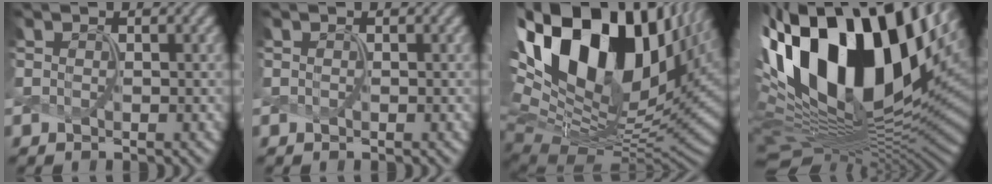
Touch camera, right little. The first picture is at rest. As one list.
[{"total": 0.0}, {"total": 19.0, "force": [5.9, 10.8, 14.5], "torque": [-0.264, 0.019, 0.123]}, {"total": 18.3, "force": [5.2, 10.1, 14.4], "torque": [-0.253, 0.022, 0.093]}]